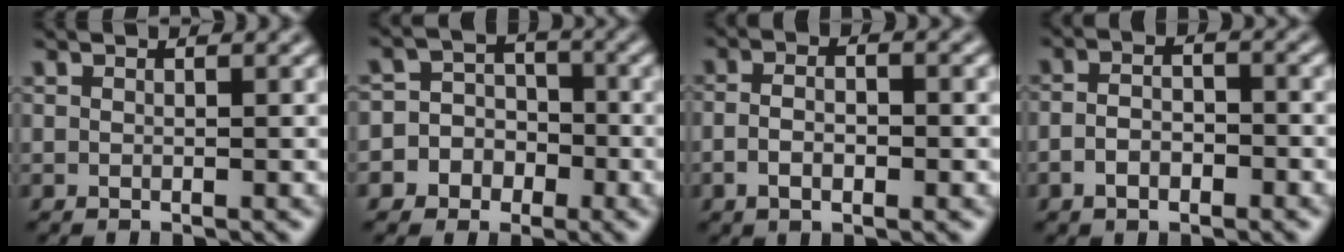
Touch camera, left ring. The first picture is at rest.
{"total": 7.0, "force": [-2.9, 6.3, 0.7], "torque": [-0.002, 0.009, -0.074]}
{"total": 3.0, "force": [-0.7, 1.3, 2.6], "torque": [-0.049, -0.001, -0.014]}
{"total": 2.6, "force": [-1.1, 1.5, 1.9], "torque": [-0.040, 0.001, -0.023]}